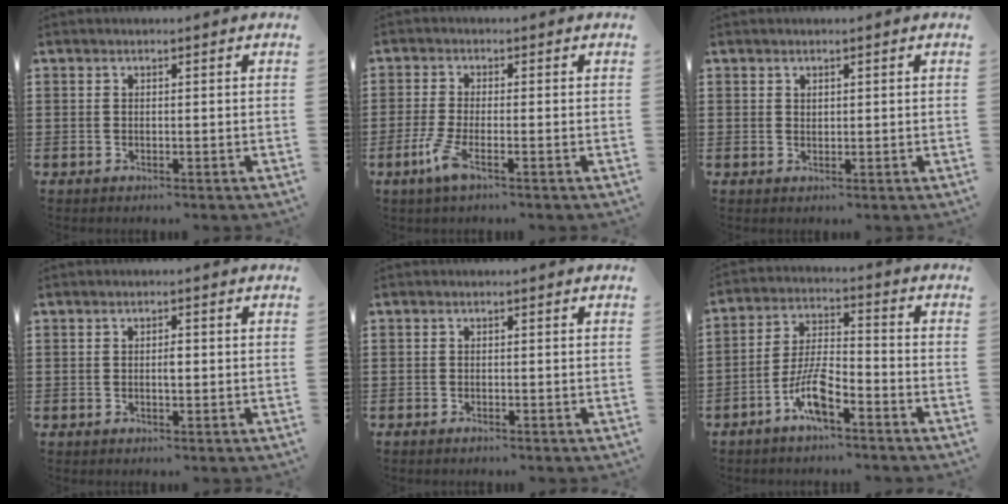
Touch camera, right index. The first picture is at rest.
{"total": 4.3, "force": [-2.1, 0.8, 3.7], "torque": [-0.089, -0.017, -0.042]}
{"total": 0.8, "force": [0.7, 0.5, 0.2], "torque": [-0.005, 0.003, 0.013]}
{"total": 1.4, "force": [0.0, 0.5, 1.3], "torque": [-0.026, 0.000, -0.002]}
{"total": 0.6, "force": [-0.6, 0.0, 0.2], "torque": [-0.006, -0.005, -0.010]}
{"total": 7.6, "force": [-4.7, 2.1, 5.6], "torque": [-0.132, -0.002, -0.092]}